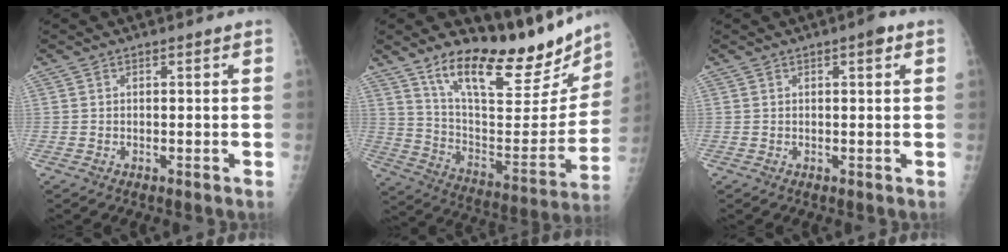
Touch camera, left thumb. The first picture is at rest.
{"total": 24.3, "force": [18.5, 7.5, 13.9], "torque": [-0.166, -0.098, 0.289]}
{"total": 2.2, "force": [1.1, 0.5, 1.9], "torque": [-0.023, 0.000, 0.013]}